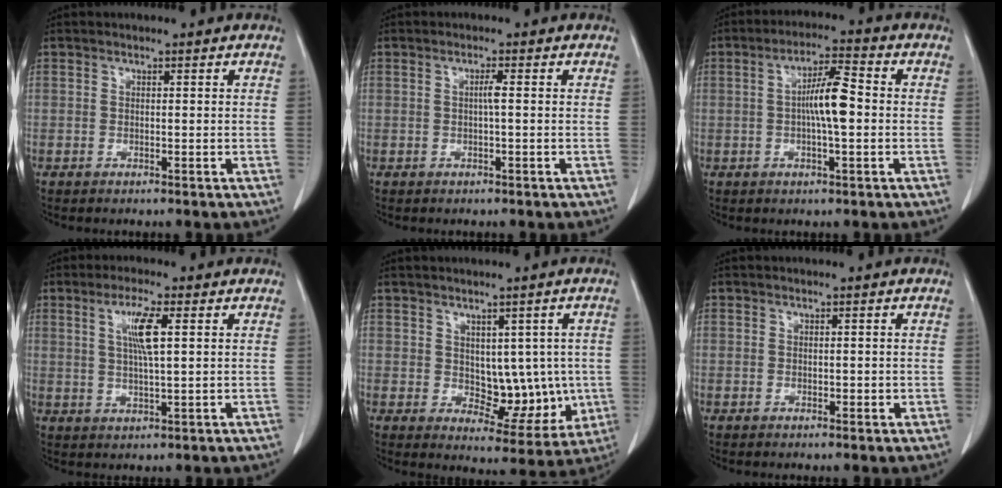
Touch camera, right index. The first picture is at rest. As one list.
[{"total": 1.2, "force": [0.0, -0.1, 1.2], "torque": [-0.024, 0.001, 0.000]}, {"total": 6.8, "force": [-0.4, 1.0, 6.7], "torque": [-0.123, 0.011, -0.012]}, {"total": 5.6, "force": [1.6, 0.2, 5.3], "torque": [-0.102, 0.000, 0.033]}, {"total": 8.7, "force": [-0.1, 5.3, 6.9], "torque": [-0.068, 0.005, 0.018]}, {"total": 1.0, "force": [-0.3, 0.6, 0.7], "torque": [-0.006, 0.001, -0.005]}]